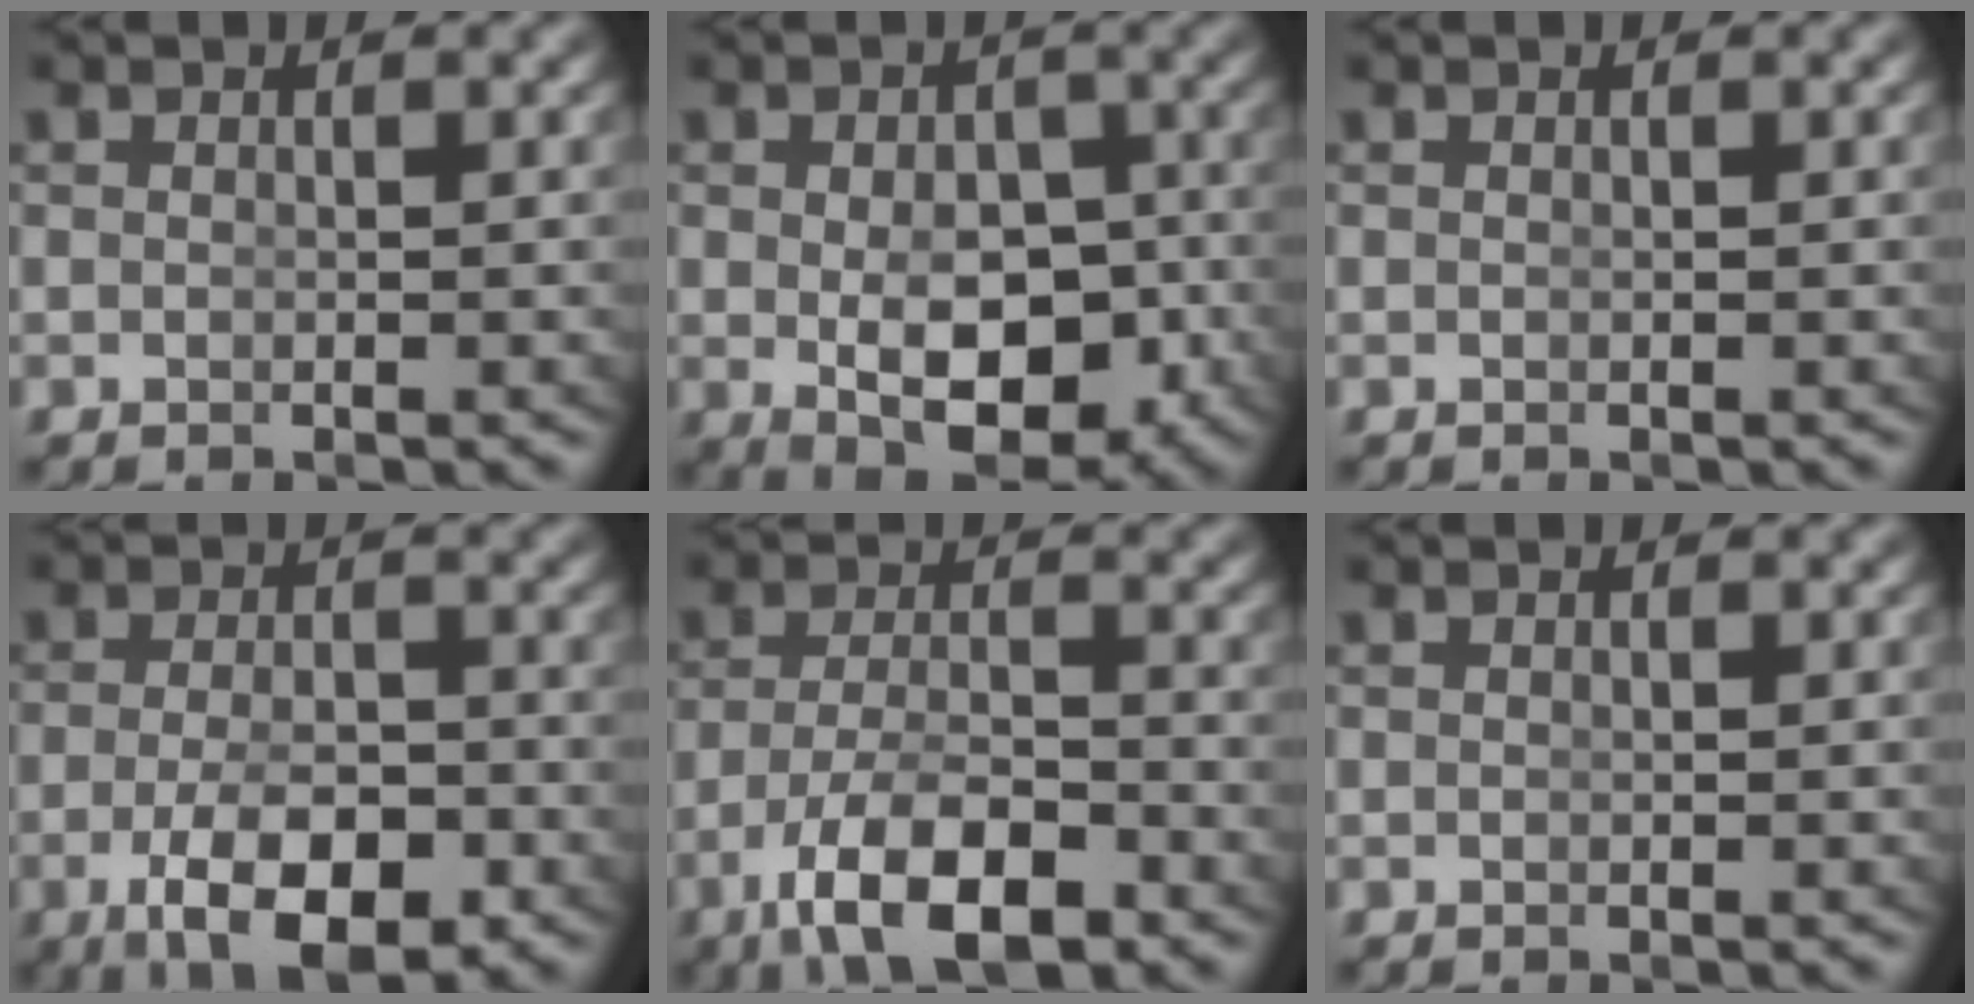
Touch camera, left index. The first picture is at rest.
{"total": 8.8, "force": [-2.3, 5.2, 6.7], "torque": [-0.105, -0.052, -0.010]}
{"total": 0.0}
{"total": 7.8, "force": [-3.6, 3.5, 5.9], "torque": [-0.103, -0.036, -0.039]}
{"total": 7.8, "force": [-4.4, 2.9, 5.7], "torque": [-0.092, -0.027, -0.055]}
{"total": 0.0}